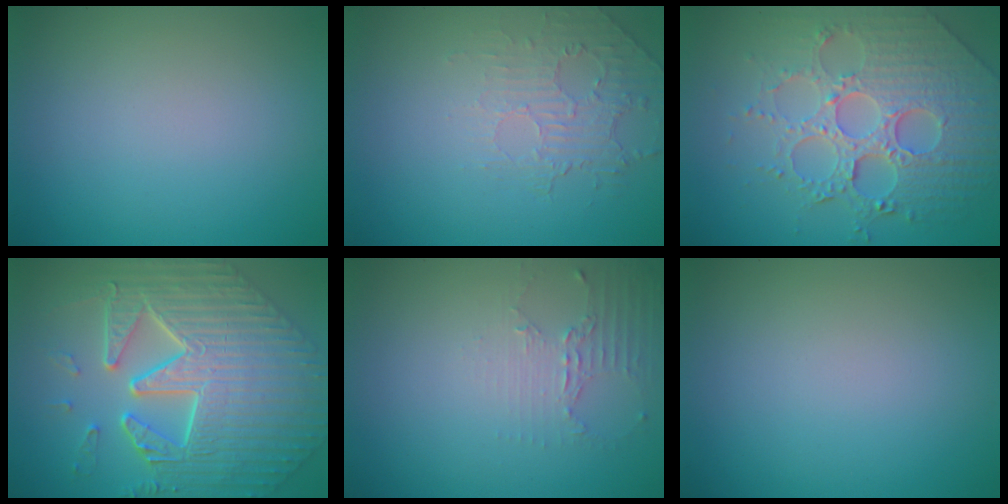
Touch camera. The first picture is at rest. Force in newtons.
{"total": 2.0, "press": 0.9, "slide": 1.8}
{"total": 8.2, "press": 5.9, "slide": 5.6}
{"total": 10.1, "press": 7.5, "slide": 6.8}
{"total": 2.0, "press": 1.5, "slide": 1.4}
{"total": 0.0}